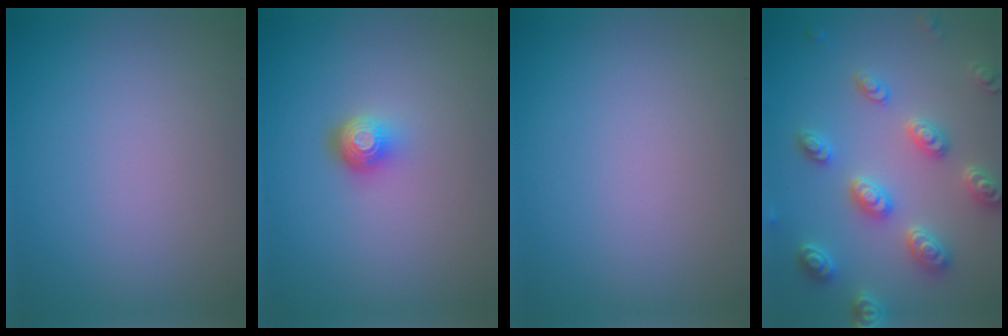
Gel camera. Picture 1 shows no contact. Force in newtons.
{"total": 2.0, "press": 1.4, "slide": 1.4}
{"total": 0.0}
{"total": 5.2, "press": 5.0, "slide": 1.2}